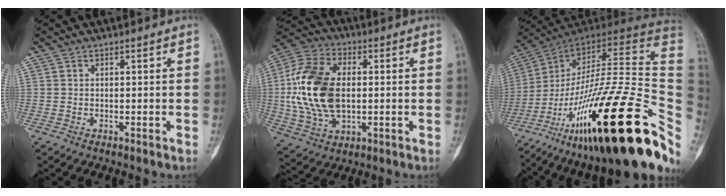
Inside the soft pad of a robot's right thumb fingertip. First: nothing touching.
{"total": 18.9, "force": [0.8, 11.8, 14.7], "torque": [-0.289, 0.010, 0.018]}
{"total": 37.0, "force": [-15.2, 8.9, 32.5], "torque": [-0.444, 0.054, -0.254]}